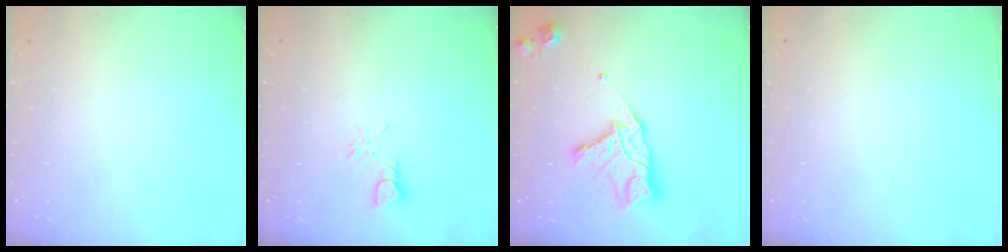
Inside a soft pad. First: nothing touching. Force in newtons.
{"total": 2.7, "press": 2.7, "slide": 0.4}
{"total": 13.2, "press": 13.1, "slide": 1.1}
{"total": 0.0}